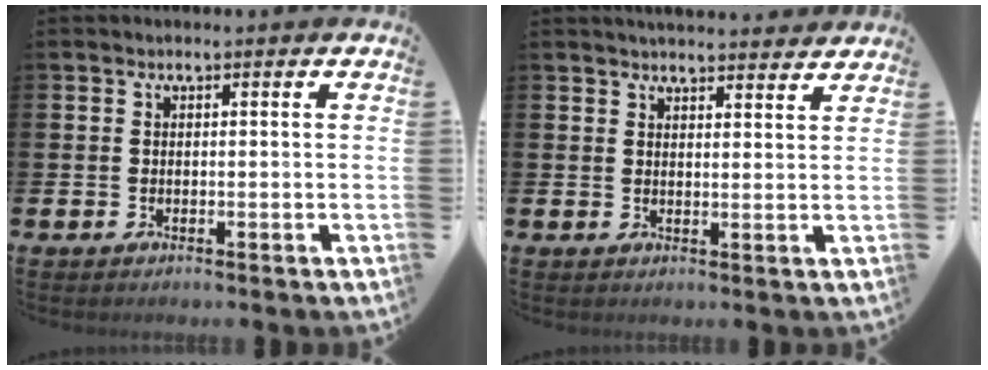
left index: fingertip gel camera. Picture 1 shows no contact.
{"total": 3.5, "force": [3.5, 0.2, 0.1], "torque": [-0.006, -0.019, 0.064]}